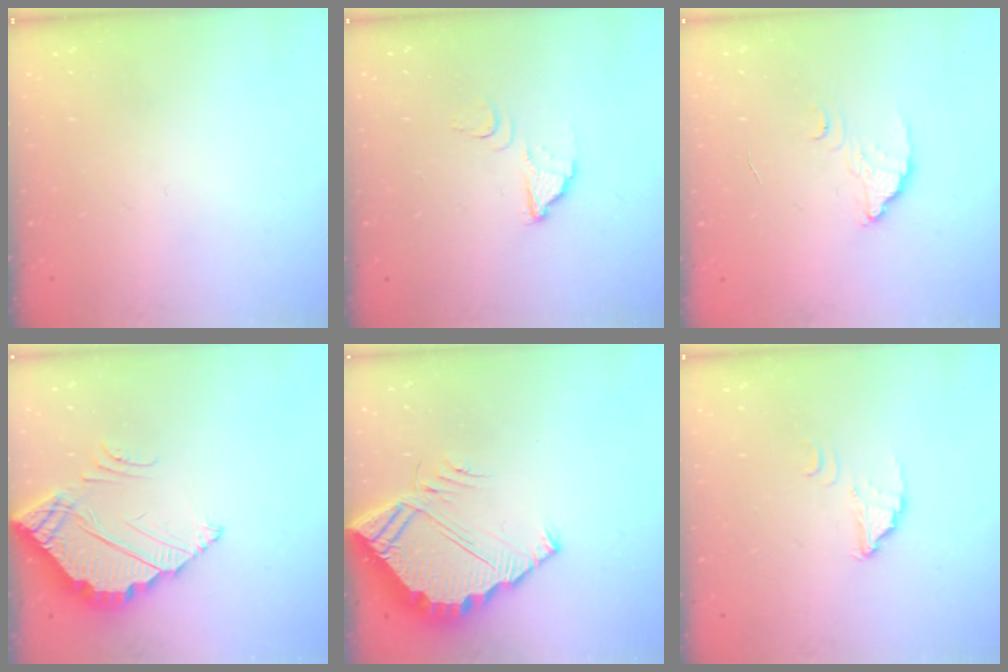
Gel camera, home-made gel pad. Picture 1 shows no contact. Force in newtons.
{"total": 3.9, "press": 3.9, "slide": 0.3}
{"total": 3.6, "press": 3.6, "slide": 0.2}
{"total": 4.0, "press": 4.0, "slide": 0.3}
{"total": 7.0, "press": 7.0, "slide": 0.6}
{"total": 3.4, "press": 3.4, "slide": 0.2}